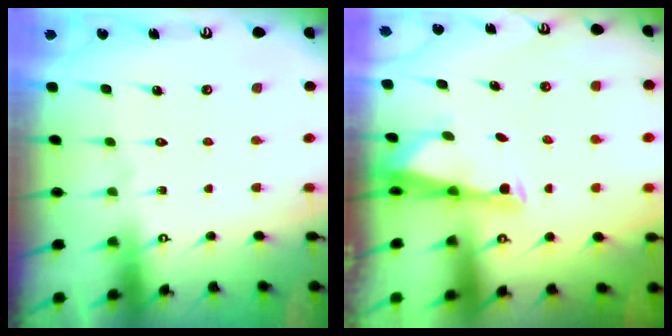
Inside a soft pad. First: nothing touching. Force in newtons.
{"total": 2.7, "press": 2.6, "slide": 0.7}